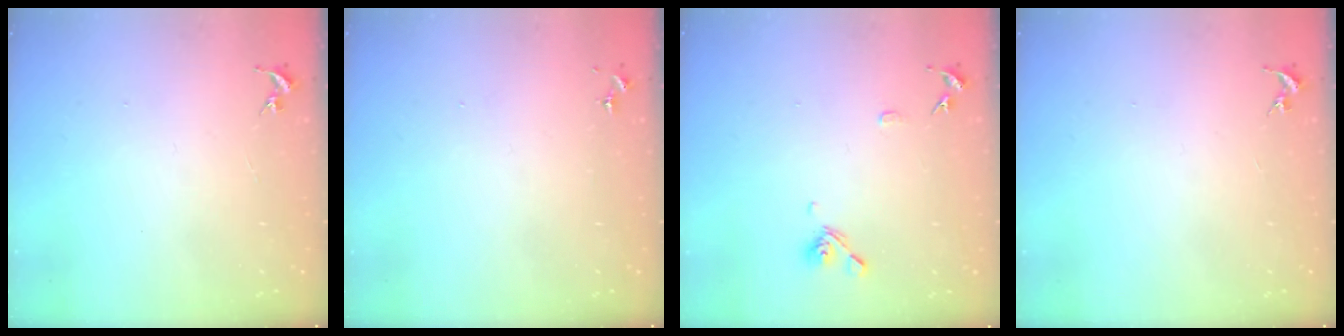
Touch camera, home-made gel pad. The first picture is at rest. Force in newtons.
{"total": 0.0}
{"total": 8.6, "press": 8.4, "slide": 1.6}
{"total": 0.0}